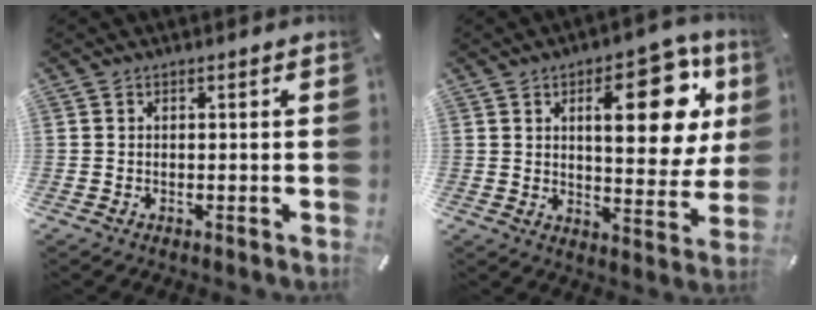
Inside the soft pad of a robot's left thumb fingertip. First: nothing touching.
{"total": 20.8, "force": [7.5, 9.1, 17.2], "torque": [-0.224, -0.025, 0.110]}